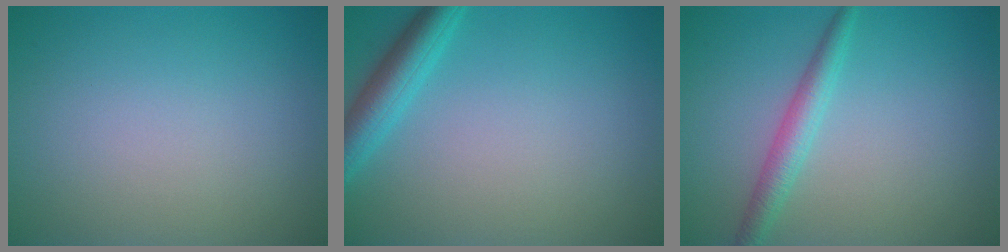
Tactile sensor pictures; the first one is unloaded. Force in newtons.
{"total": 3.5, "press": 3.5, "slide": 0.2}
{"total": 2.5, "press": 2.5, "slide": 0.0}